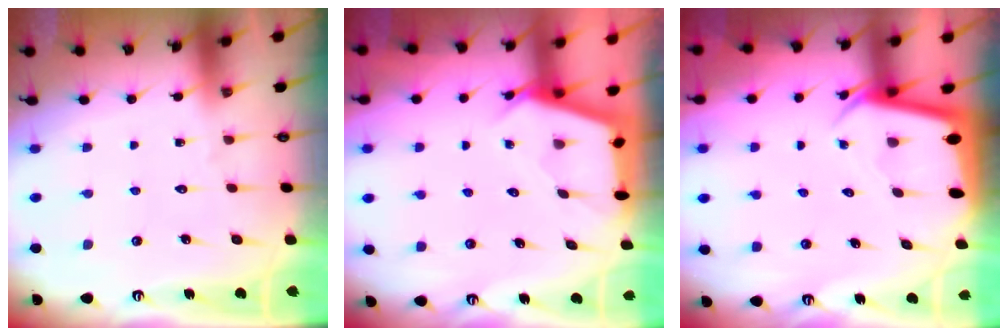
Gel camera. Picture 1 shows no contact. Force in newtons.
{"total": 2.9, "press": 2.9, "slide": 0.3}
{"total": 2.4, "press": 2.4, "slide": 0.1}